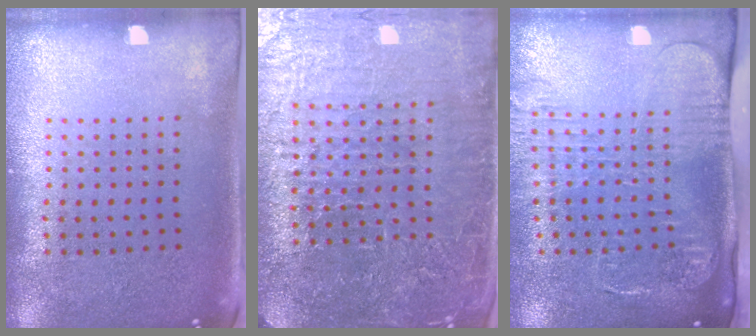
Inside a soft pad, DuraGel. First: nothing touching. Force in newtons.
{"total": 6.0, "press": 5.4, "slide": 2.8}
{"total": 2.7, "press": 2.0, "slide": 1.7}